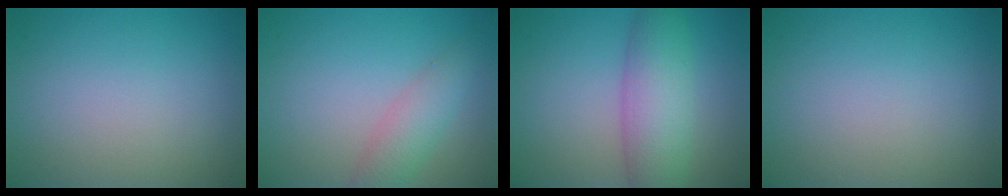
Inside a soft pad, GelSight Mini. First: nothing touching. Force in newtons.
{"total": 3.1, "press": 3.1, "slide": 0.1}
{"total": 6.2, "press": 6.2, "slide": 0.2}
{"total": 0.0}